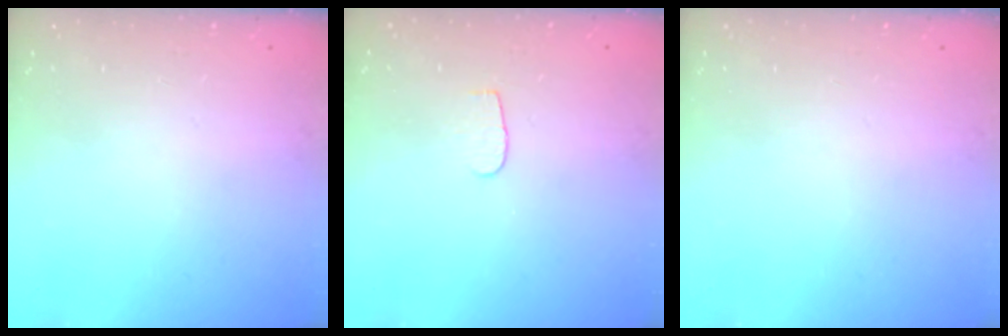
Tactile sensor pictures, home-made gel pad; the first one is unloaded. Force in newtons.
{"total": 3.2, "press": 3.2, "slide": 0.3}
{"total": 0.0}